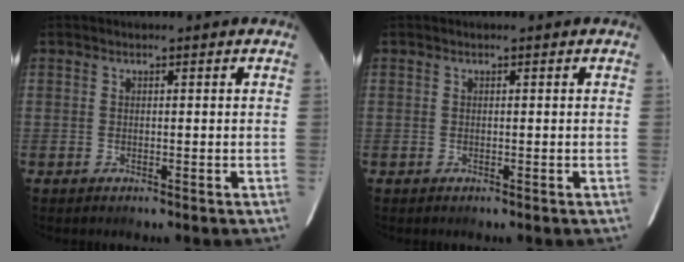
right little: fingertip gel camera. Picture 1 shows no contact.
{"total": 0.0}